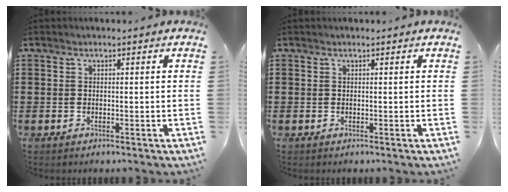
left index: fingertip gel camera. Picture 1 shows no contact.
{"total": 0.0}